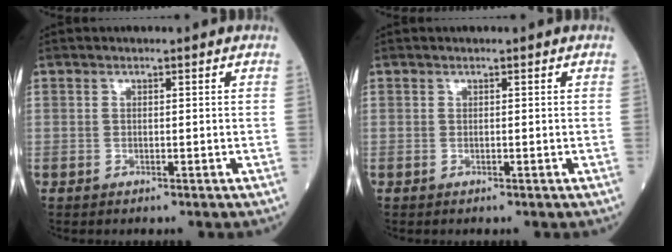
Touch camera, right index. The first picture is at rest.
{"total": 0.0}